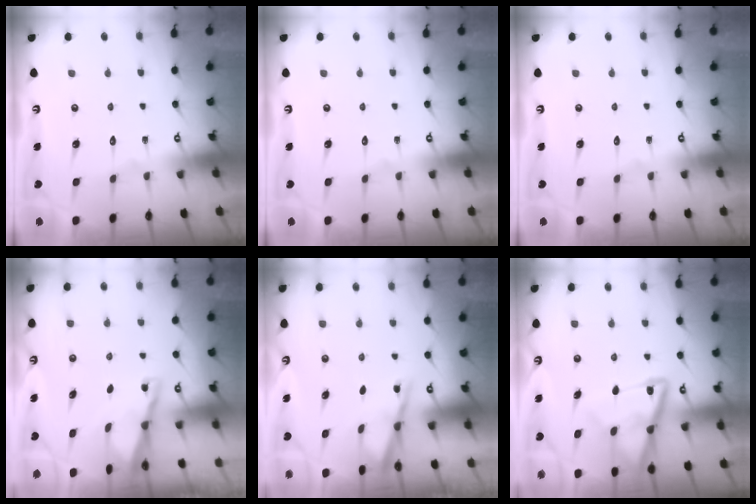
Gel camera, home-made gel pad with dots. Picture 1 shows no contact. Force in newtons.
{"total": 0.0}
{"total": 0.0}
{"total": 2.9, "press": 2.8, "slide": 0.3}
{"total": 2.4, "press": 2.4, "slide": 0.2}
{"total": 12.2, "press": 12.1, "slide": 1.1}